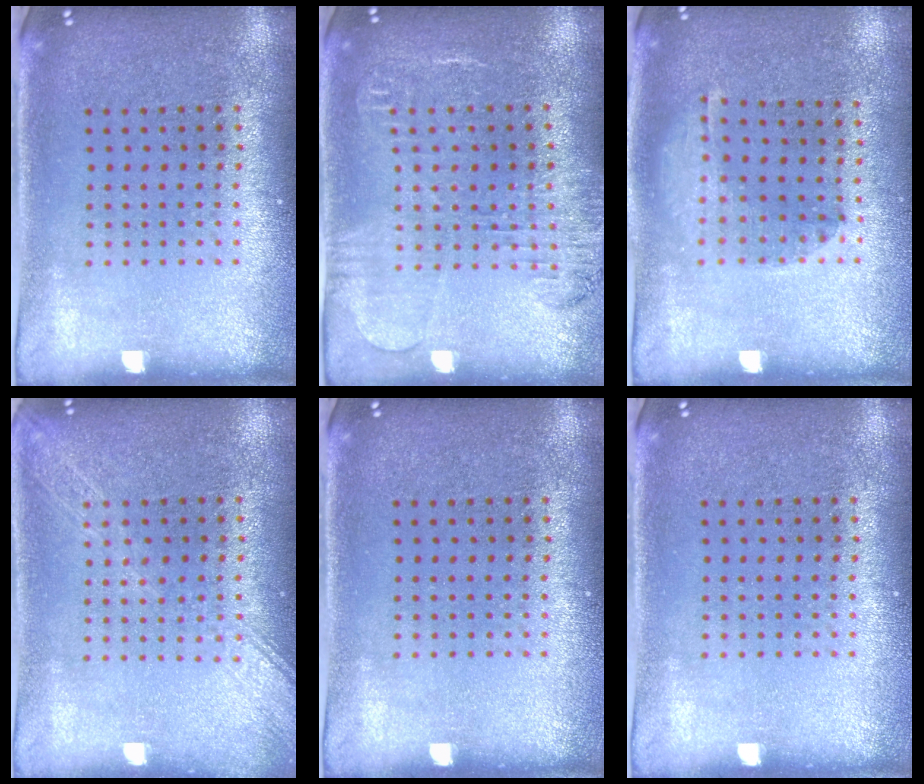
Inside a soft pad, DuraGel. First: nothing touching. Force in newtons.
{"total": 1.8, "press": 1.7, "slide": 0.5}
{"total": 1.1, "press": 1.0, "slide": 0.2}
{"total": 1.7, "press": 1.7, "slide": 0.3}
{"total": 0.0}
{"total": 0.0}